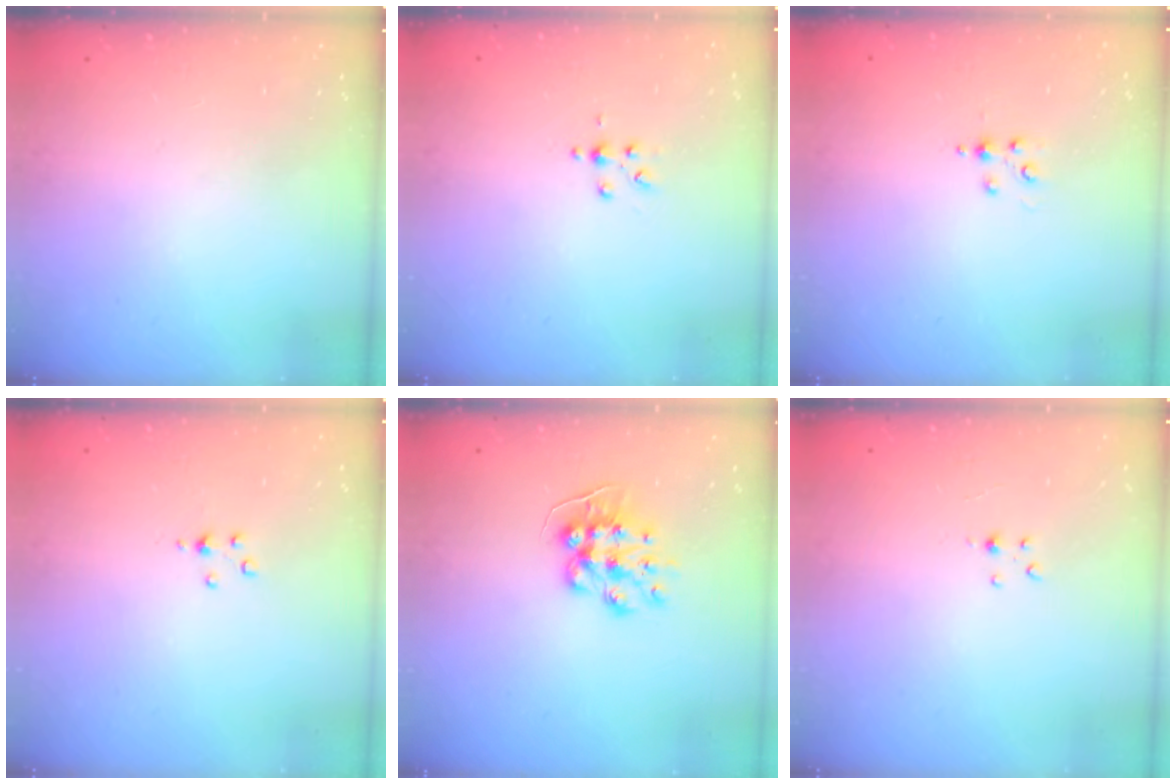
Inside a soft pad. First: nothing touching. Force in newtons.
{"total": 2.5, "press": 2.4, "slide": 0.3}
{"total": 2.8, "press": 2.8, "slide": 0.4}
{"total": 2.9, "press": 2.8, "slide": 0.4}
{"total": 9.6, "press": 9.5, "slide": 0.9}
{"total": 2.5, "press": 2.5, "slide": 0.3}